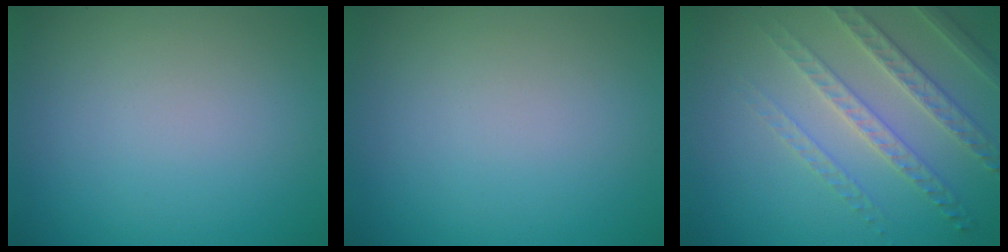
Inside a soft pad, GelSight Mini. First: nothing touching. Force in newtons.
{"total": 0.0}
{"total": 4.5, "press": 3.6, "slide": 2.7}